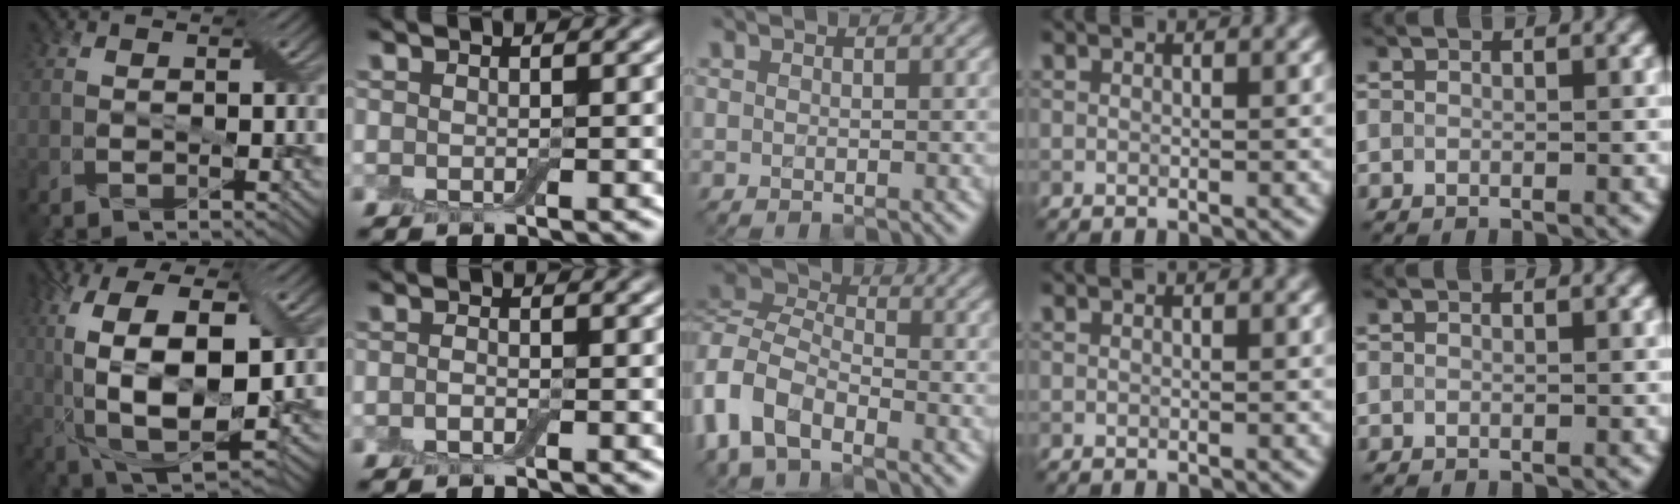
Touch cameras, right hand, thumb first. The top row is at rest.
{"thumb": {"total": 16.7, "force": [1.3, 8.5, 14.4], "torque": [-0.287, -0.007, 0.032]}, "index": {"total": 0.8, "force": [-0.4, 0.4, 0.6], "torque": [-0.015, -0.001, -0.008]}, "middle": {"total": 7.9, "force": [-4.3, 4.6, 4.8], "torque": [-0.110, -0.007, -0.101]}}